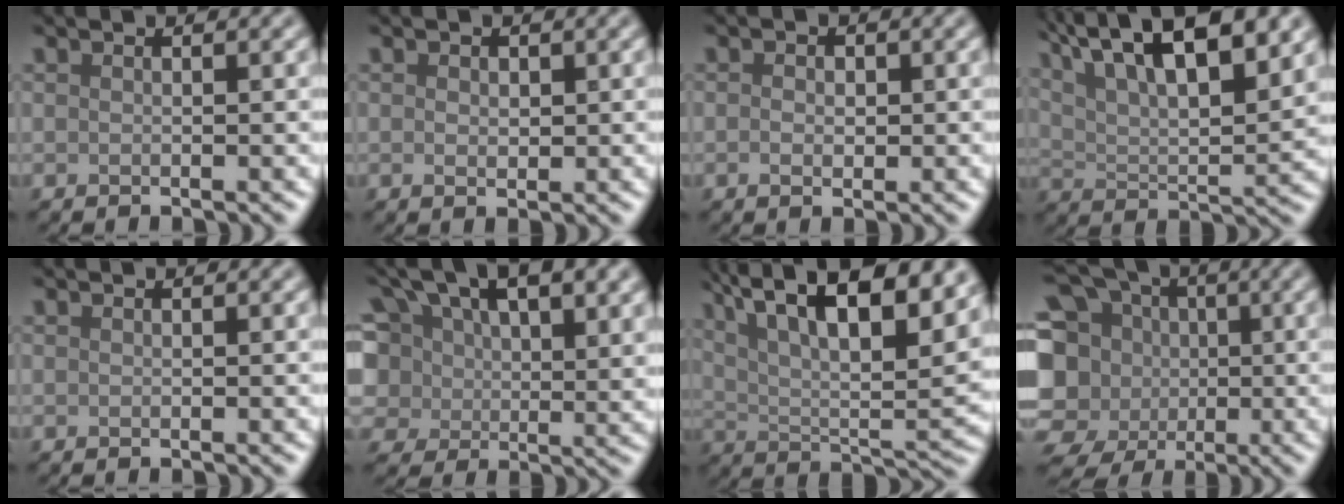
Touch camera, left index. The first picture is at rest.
{"total": 0.9, "force": [0.2, 0.6, 0.6], "torque": [-0.009, -0.003, 0.003]}
{"total": 1.5, "force": [-0.1, 1.0, 1.1], "torque": [-0.008, -0.001, -0.005]}
{"total": 14.2, "force": [8.7, 5.0, 10.1], "torque": [-0.155, 0.034, 0.105]}
{"total": 0.0}
{"total": 15.2, "force": [7.6, 8.2, 10.3], "torque": [-0.188, 0.034, 0.102]}
{"total": 15.5, "force": [8.5, 5.5, 11.8], "torque": [-0.177, 0.023, 0.113]}
{"total": 12.1, "force": [-1.1, 10.6, 5.7], "torque": [-0.147, 0.014, -0.024]}